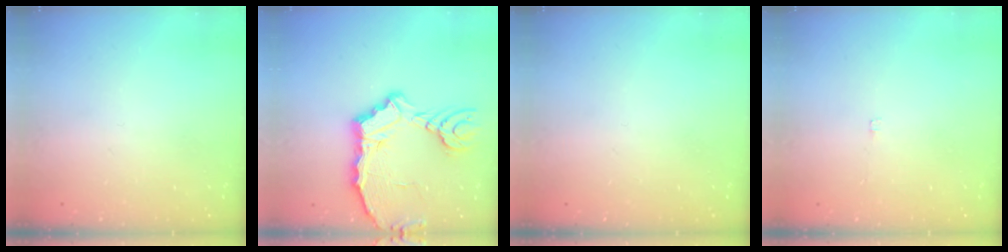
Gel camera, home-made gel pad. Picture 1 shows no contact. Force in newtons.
{"total": 12.5, "press": 12.4, "slide": 1.6}
{"total": 0.0}
{"total": 1.3, "press": 1.3, "slide": 0.2}